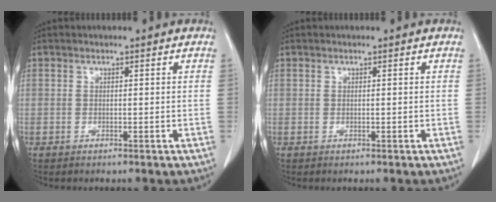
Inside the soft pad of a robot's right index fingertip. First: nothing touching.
{"total": 0.0}